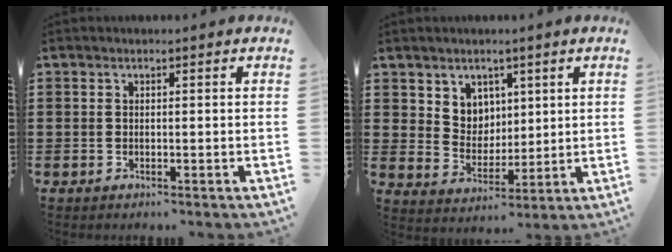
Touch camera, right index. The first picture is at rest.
{"total": 5.5, "force": [3.4, 4.4, 0.4], "torque": [-0.035, 0.001, 0.064]}